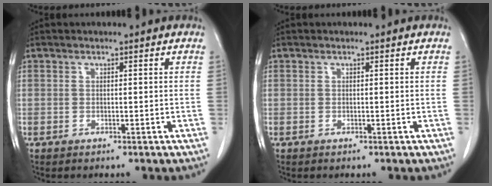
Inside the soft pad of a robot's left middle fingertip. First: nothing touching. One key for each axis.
{"total": 0.0}